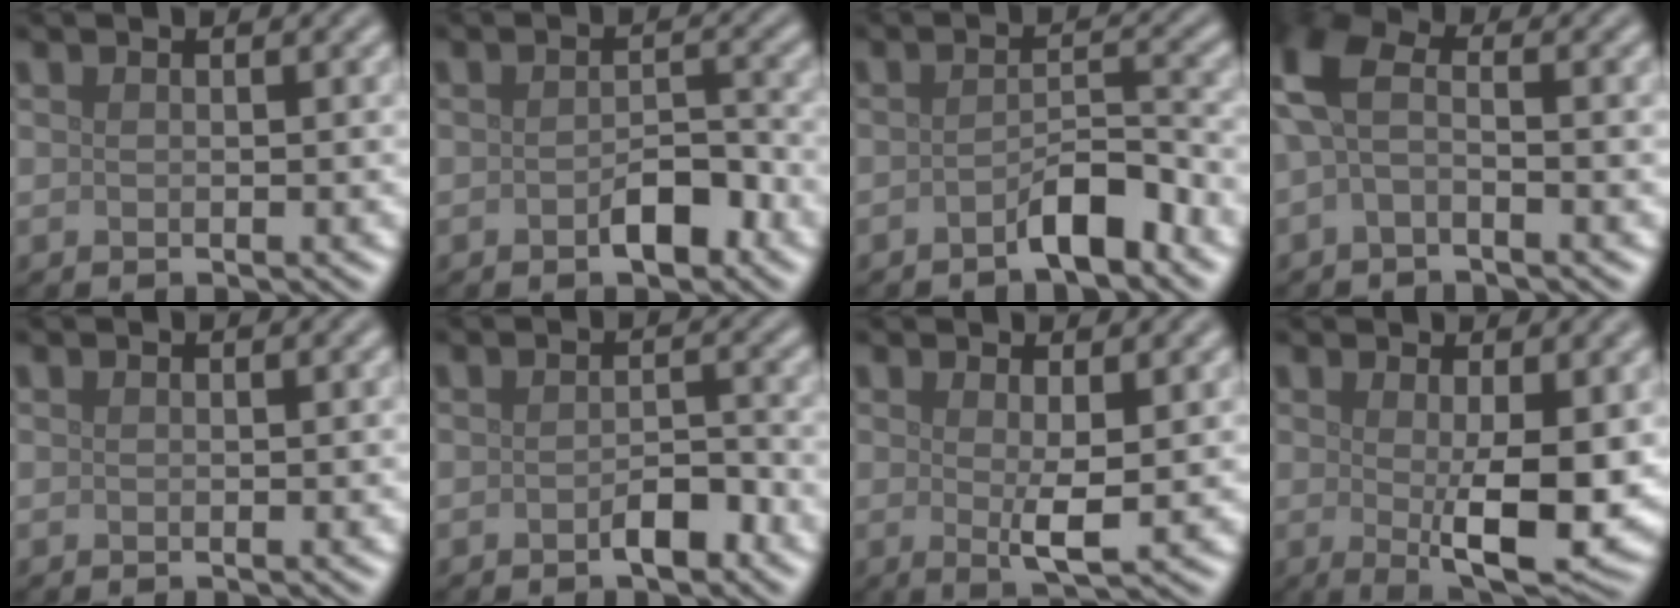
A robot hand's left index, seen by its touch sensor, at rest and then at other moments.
{"total": 3.0, "force": [-1.5, 1.4, 2.1], "torque": [-0.029, 0.005, -0.024]}
{"total": 3.3, "force": [-2.3, 0.9, 2.2], "torque": [-0.034, 0.012, -0.041]}
{"total": 4.2, "force": [0.0, 2.0, 3.6], "torque": [-0.085, 0.014, -0.013]}
{"total": 0.0}
{"total": 2.2, "force": [-1.3, 0.9, 1.5], "torque": [-0.021, 0.003, -0.021]}
{"total": 2.5, "force": [0.4, 0.4, 2.5], "torque": [-0.045, -0.011, 0.010]}
{"total": 6.4, "force": [-0.1, 1.6, 6.2], "torque": [-0.094, -0.018, 0.006]}